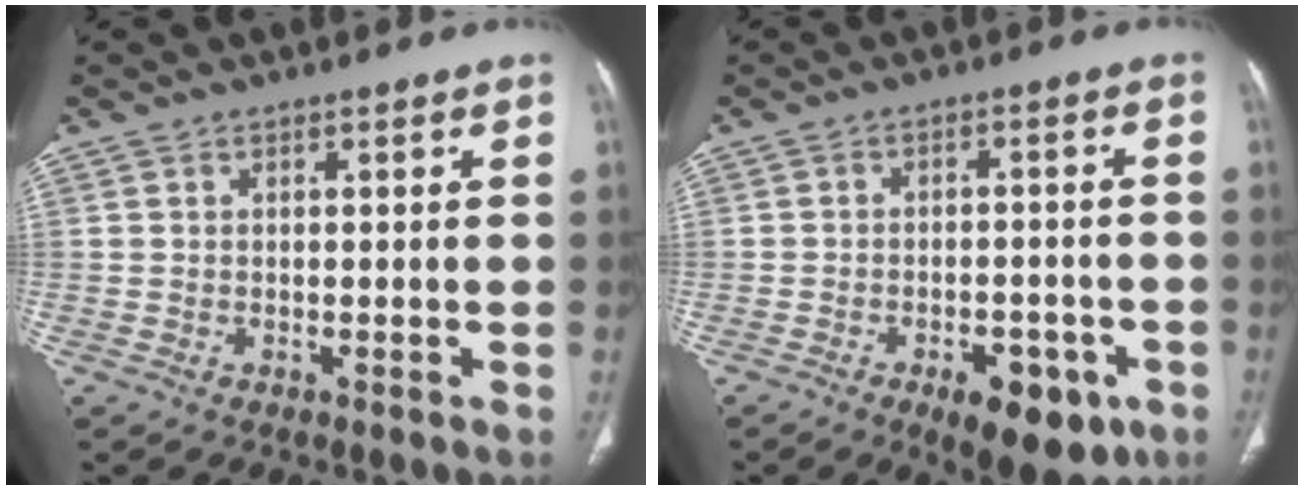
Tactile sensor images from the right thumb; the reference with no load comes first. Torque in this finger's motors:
{"motor_torque": [0.92, 1.23, -0.11, 0.05, 0.18]}